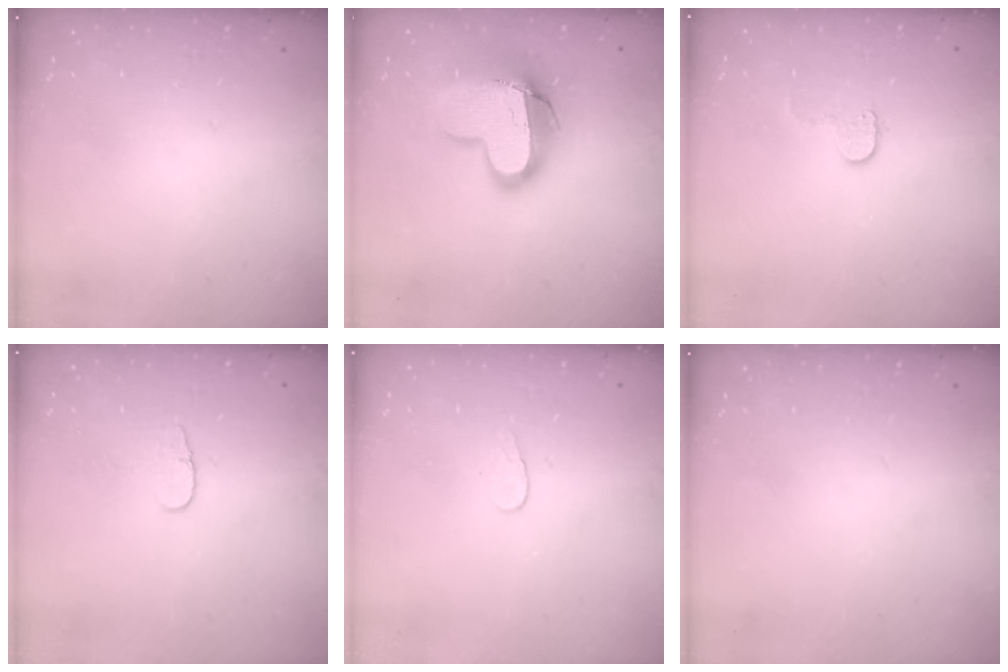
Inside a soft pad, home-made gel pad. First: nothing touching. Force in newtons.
{"total": 16.2, "press": 16.2, "slide": 1.4}
{"total": 5.4, "press": 5.4, "slide": 0.5}
{"total": 4.8, "press": 4.8, "slide": 0.4}
{"total": 4.1, "press": 4.1, "slide": 0.3}
{"total": 0.0}